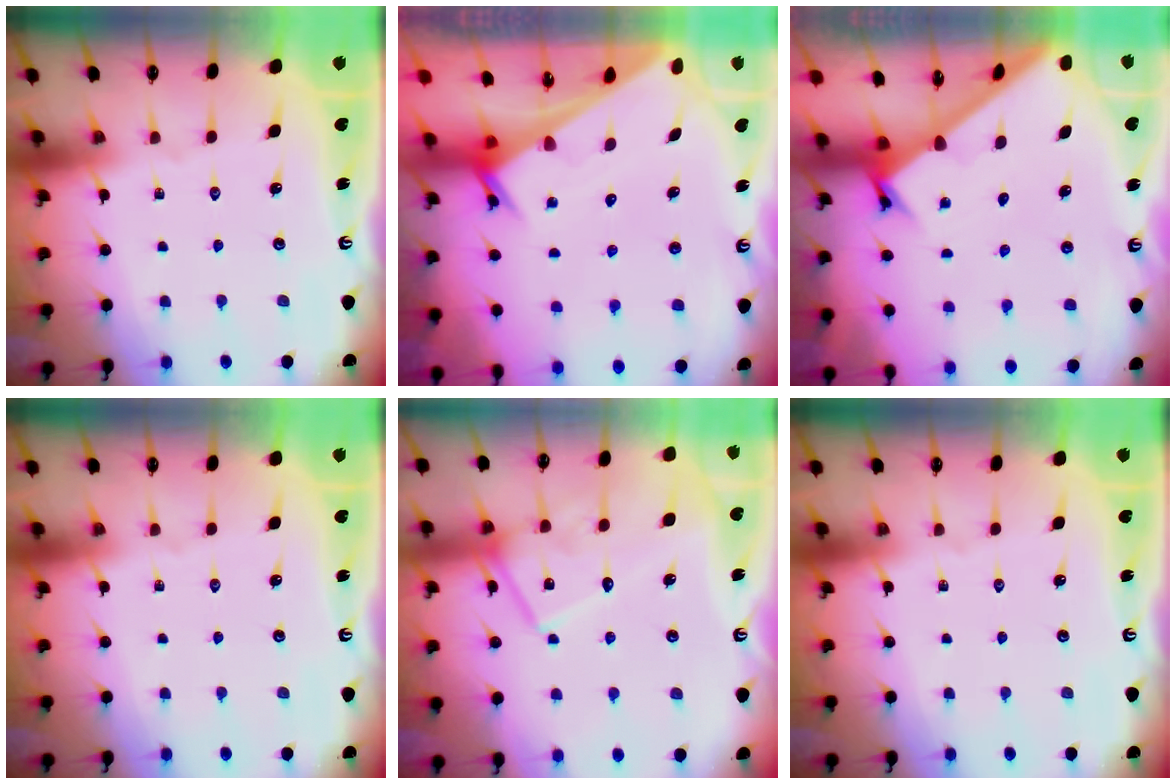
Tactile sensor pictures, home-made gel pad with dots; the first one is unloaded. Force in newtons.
{"total": 3.0, "press": 3.0, "slide": 0.3}
{"total": 2.1, "press": 2.1, "slide": 0.1}
{"total": 0.0}
{"total": 15.9, "press": 15.9, "slide": 1.3}
{"total": 0.0}